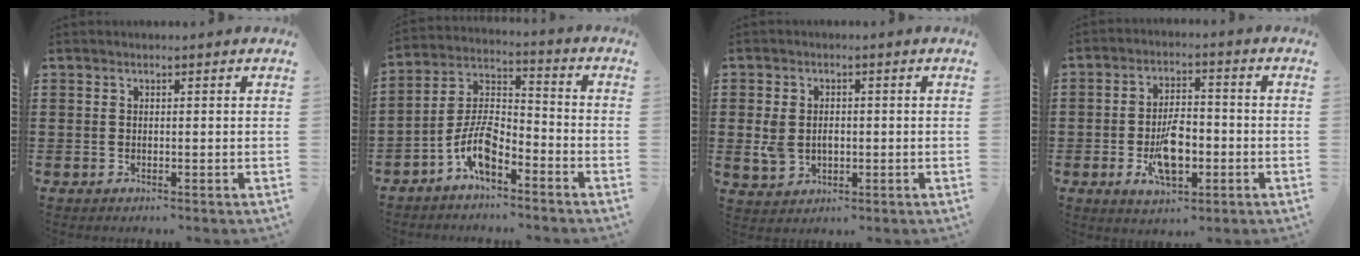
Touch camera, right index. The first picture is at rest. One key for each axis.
{"total": 8.1, "fx": -5.4, "fy": 3.1, "fz": 5.2, "tx": -0.122, "ty": -0.002, "tz": -0.106}
{"total": 3.8, "fx": -0.2, "fy": 2.8, "fz": 2.6, "tx": -0.069, "ty": 0.003, "tz": -0.009}
{"total": 7.9, "fx": -2.3, "fy": 3.7, "fz": 6.6, "tx": -0.119, "ty": 0.002, "tz": -0.043}